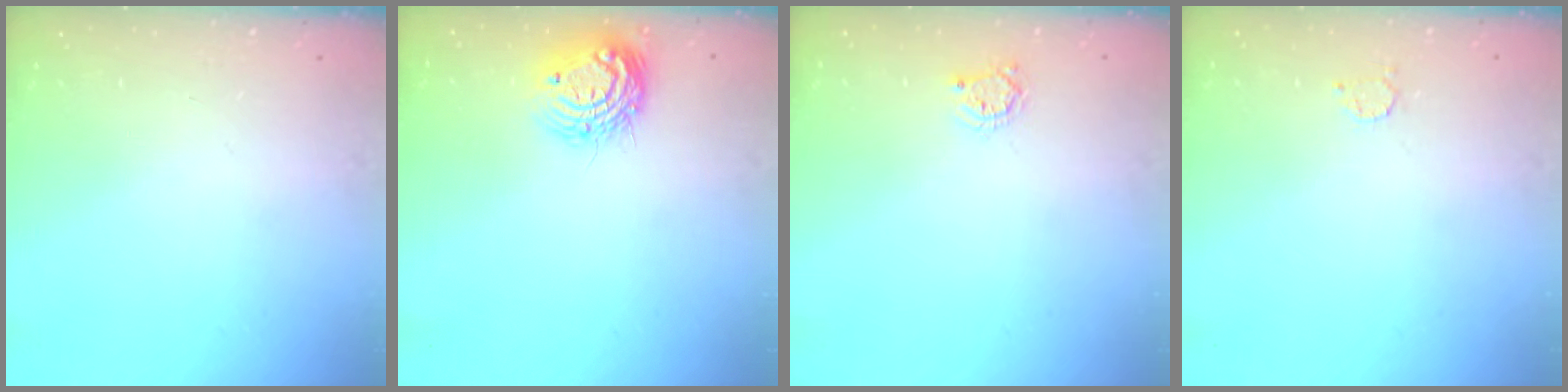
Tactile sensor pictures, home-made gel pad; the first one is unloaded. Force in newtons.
{"total": 11.0, "press": 10.9, "slide": 0.8}
{"total": 3.3, "press": 3.3, "slide": 0.3}
{"total": 1.7, "press": 1.7, "slide": 0.3}